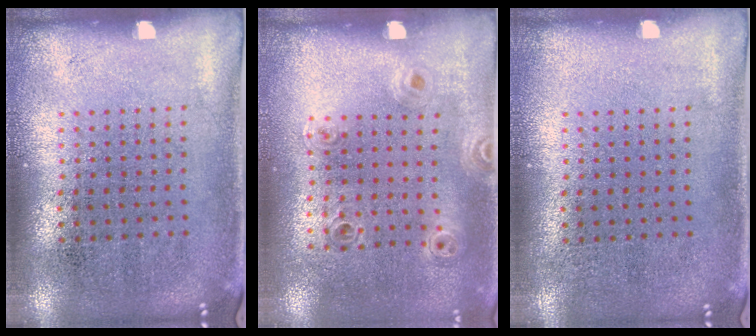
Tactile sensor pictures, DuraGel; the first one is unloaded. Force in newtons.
{"total": 0.9, "press": 0.9, "slide": 0.2}
{"total": 0.0}